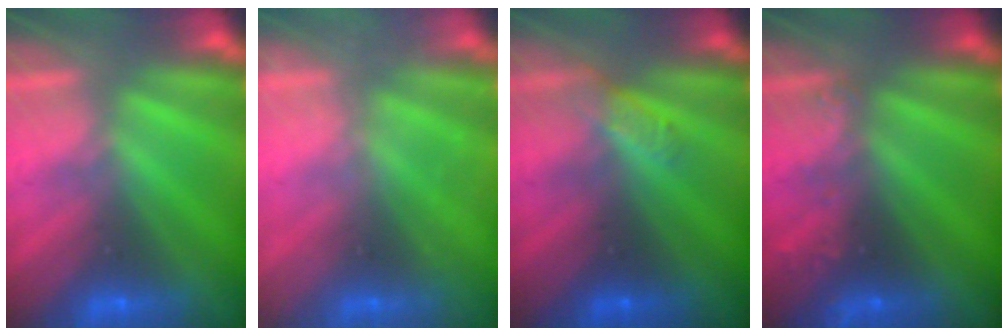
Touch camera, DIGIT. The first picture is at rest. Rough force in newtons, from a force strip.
{"total": 2.2}
{"total": 2.9}
{"total": 2.4}